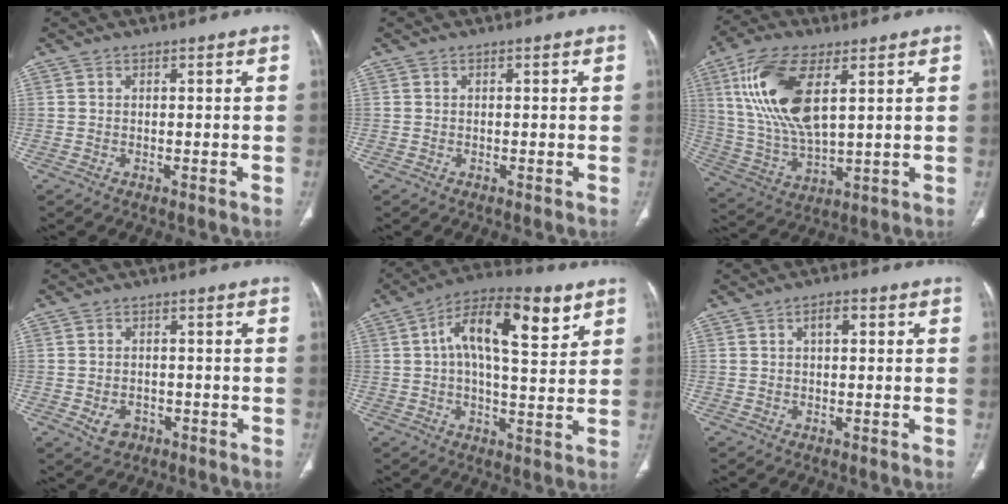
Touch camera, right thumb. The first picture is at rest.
{"total": 0.0}
{"total": 17.1, "force": [5.6, 7.3, 14.4], "torque": [-0.298, -0.017, 0.115]}
{"total": 3.9, "force": [-1.6, 3.0, 1.9], "torque": [-0.025, 0.008, -0.017]}
{"total": 15.7, "force": [5.8, 6.4, 13.1], "torque": [-0.192, 0.006, 0.084]}
{"total": 2.7, "force": [0.8, 1.3, 2.2], "torque": [-0.034, 0.010, 0.011]}